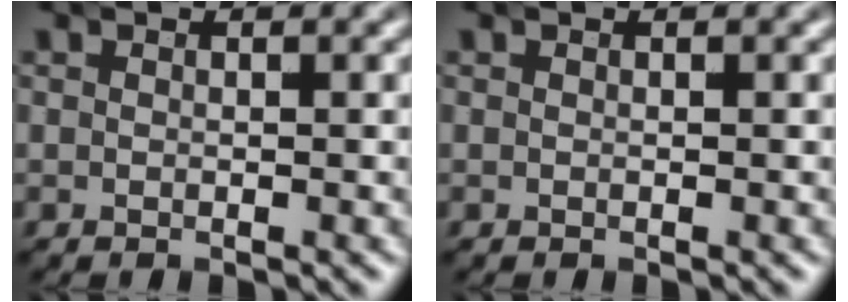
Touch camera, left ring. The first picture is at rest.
{"total": 0.0}